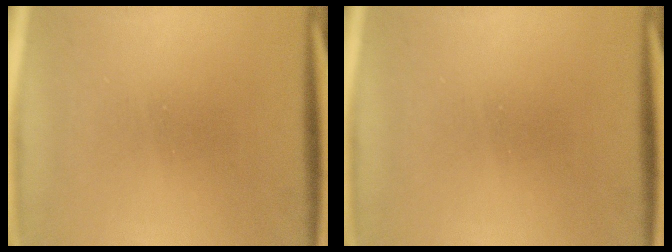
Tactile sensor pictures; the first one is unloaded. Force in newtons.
{"total": 0.0}